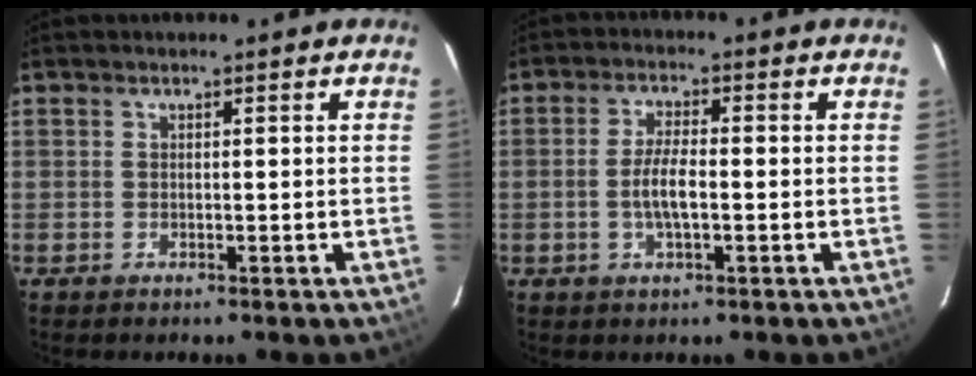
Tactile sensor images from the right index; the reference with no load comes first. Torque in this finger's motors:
{"motor_torque": [0.17, -0.10, 0.33, 0.09]}